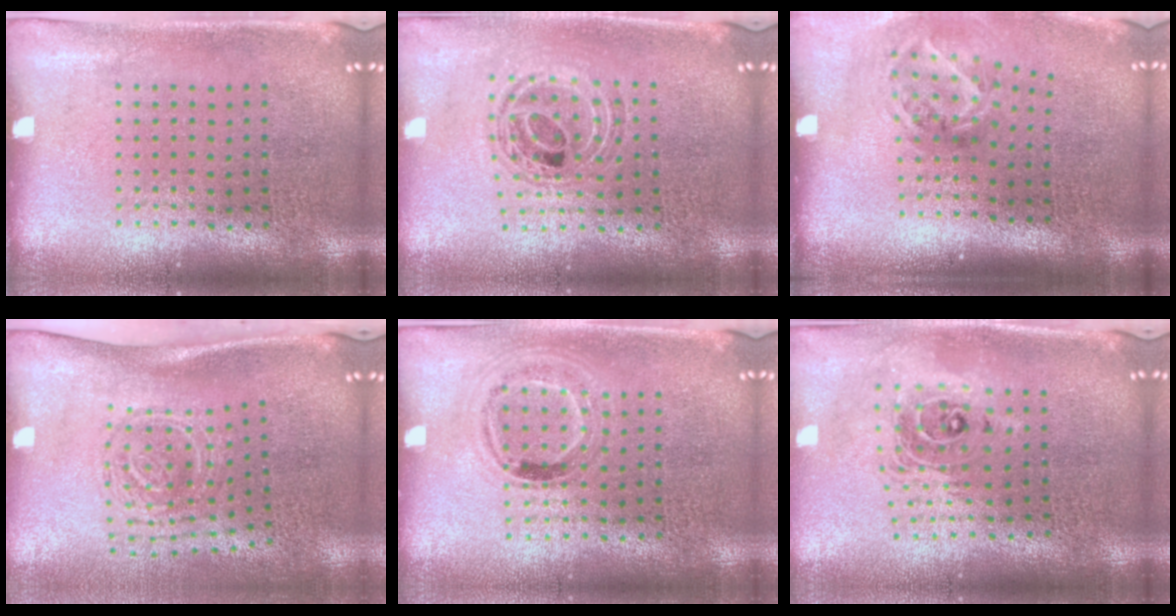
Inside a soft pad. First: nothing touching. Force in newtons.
{"total": 0.8, "press": 0.8, "slide": 0.2}
{"total": 1.9, "press": 1.2, "slide": 1.5}
{"total": 1.8, "press": 1.2, "slide": 1.4}
{"total": 1.0, "press": 0.9, "slide": 0.5}
{"total": 2.0, "press": 1.6, "slide": 1.3}